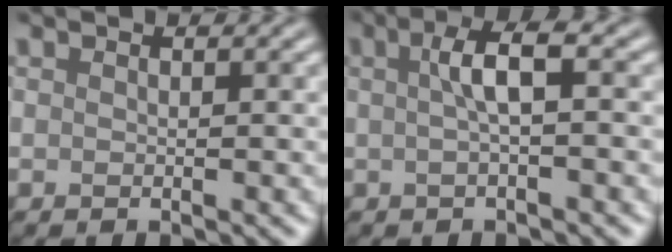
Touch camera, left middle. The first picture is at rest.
{"total": 3.3, "force": [0.4, 0.6, 3.2], "torque": [-0.058, 0.011, 0.005]}